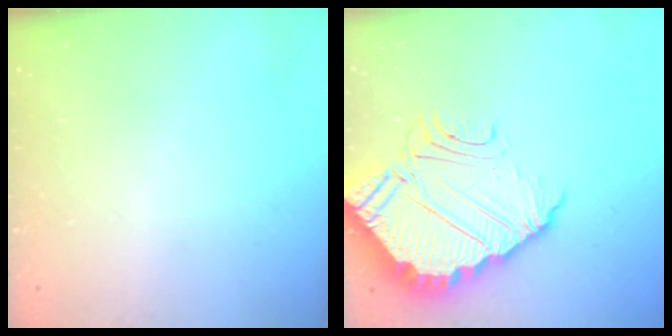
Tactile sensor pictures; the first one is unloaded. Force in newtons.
{"total": 12.3, "press": 12.2, "slide": 1.0}